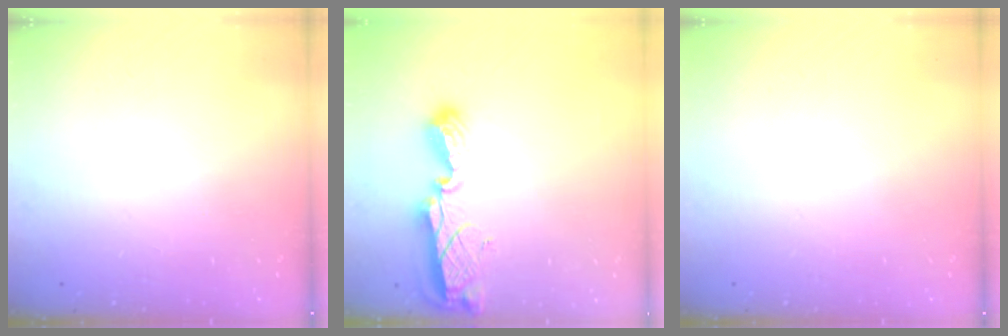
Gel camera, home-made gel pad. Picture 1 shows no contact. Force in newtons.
{"total": 8.5, "press": 8.4, "slide": 1.2}
{"total": 0.0}